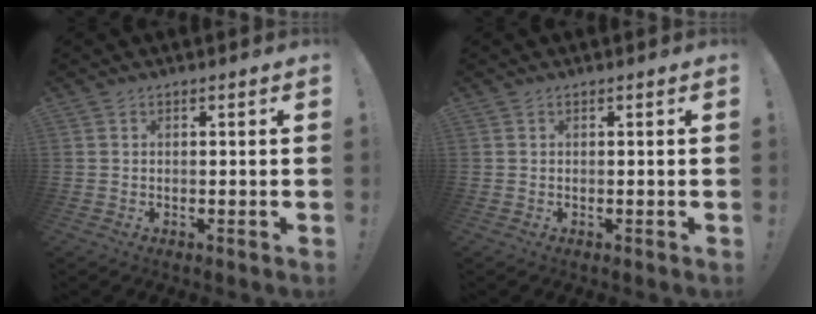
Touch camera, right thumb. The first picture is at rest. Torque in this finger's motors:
{"motor_torque": [0.00, 0.00, 0.00, 0.00, 0.00]}